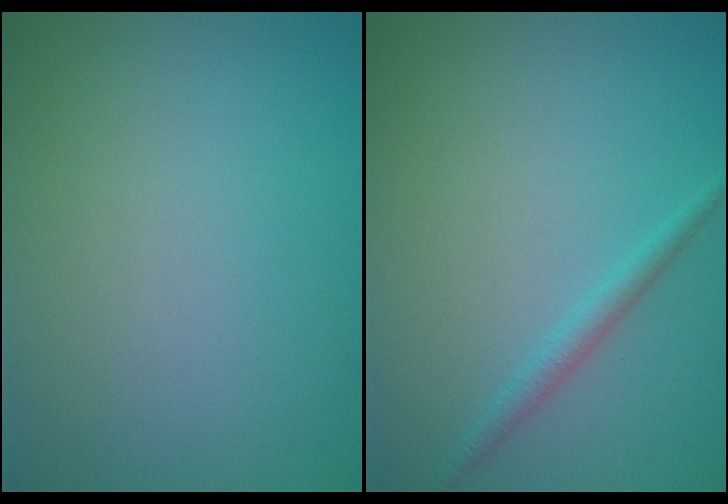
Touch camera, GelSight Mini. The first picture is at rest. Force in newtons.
{"total": 1.4, "press": 1.4, "slide": 0.0}